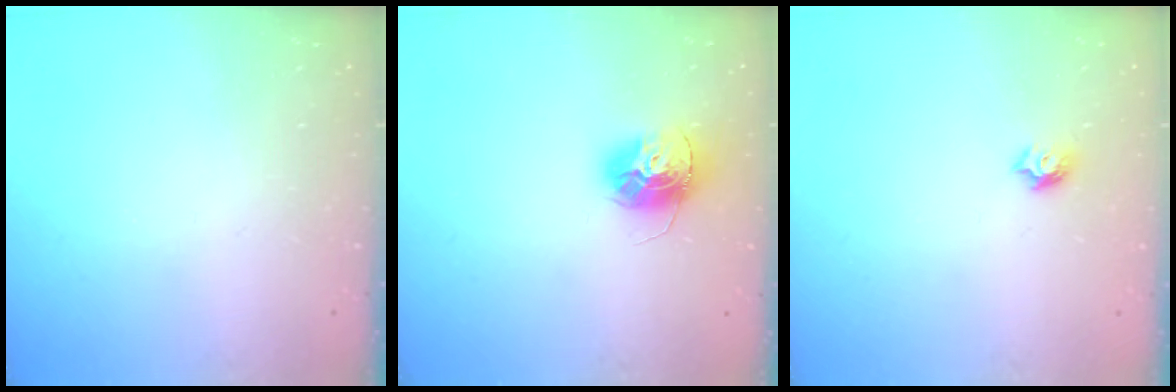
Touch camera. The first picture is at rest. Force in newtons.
{"total": 13.0, "press": 12.9, "slide": 1.2}
{"total": 5.1, "press": 5.1, "slide": 0.6}